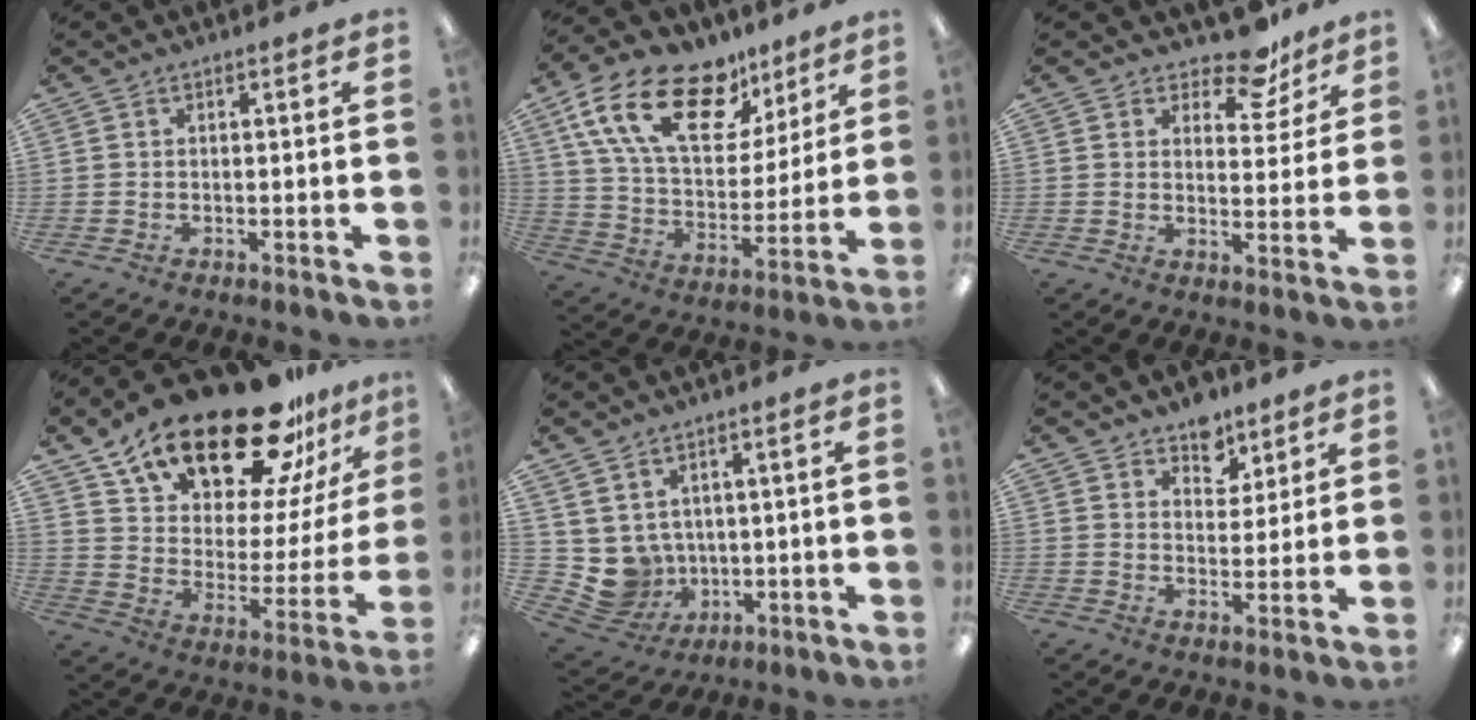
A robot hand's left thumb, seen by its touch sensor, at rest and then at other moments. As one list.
[{"total": 21.8, "force": [12.6, 11.4, 13.7], "torque": [-0.245, -0.053, 0.226]}, {"total": 9.0, "force": [7.2, 4.0, 3.4], "torque": [-0.047, -0.047, 0.128]}, {"total": 24.0, "force": [19.0, 8.5, 12.0], "torque": [-0.195, -0.131, 0.325]}, {"total": 6.7, "force": [2.2, 6.2, 1.2], "torque": [-0.068, -0.029, 0.050]}, {"total": 6.9, "force": [5.5, 4.0, 1.1], "torque": [-0.008, -0.037, 0.098]}]